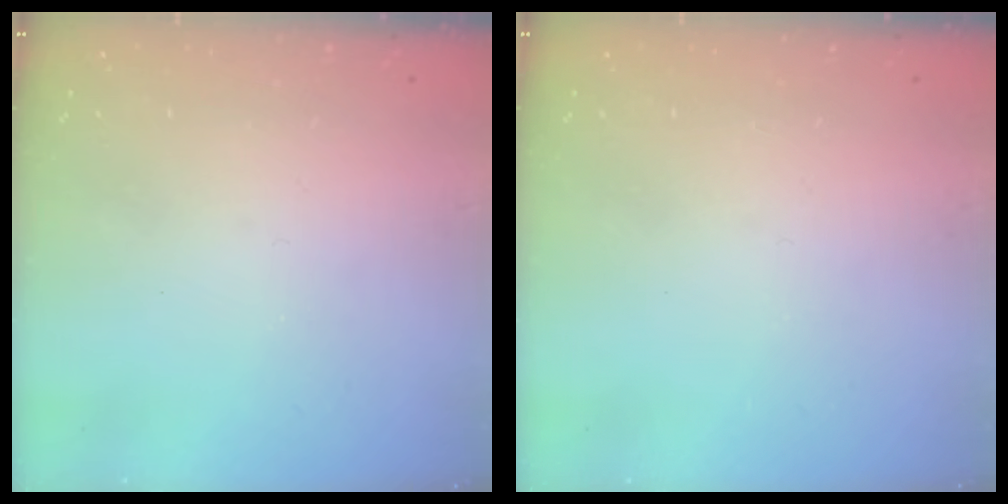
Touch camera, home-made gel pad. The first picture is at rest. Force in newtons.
{"total": 0.0}